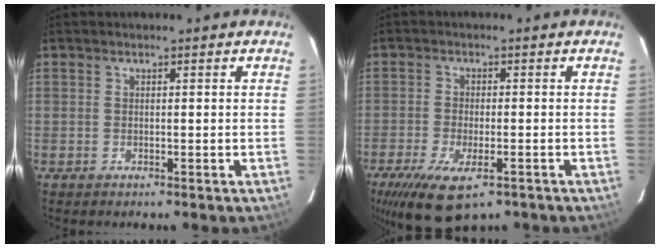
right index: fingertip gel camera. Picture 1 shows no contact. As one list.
[{"total": 12.4, "force": [-7.5, 4.9, 8.6], "torque": [-0.192, -0.041, -0.123]}]